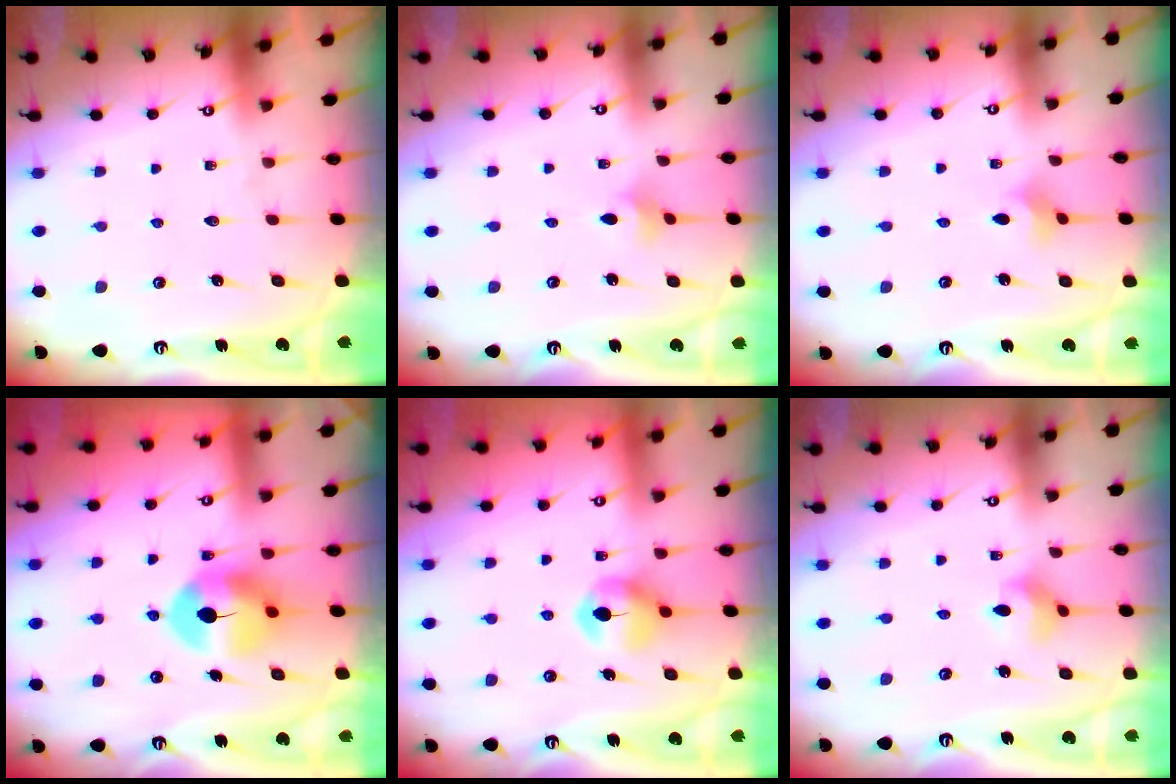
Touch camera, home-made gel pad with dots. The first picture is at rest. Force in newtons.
{"total": 2.5, "press": 2.4, "slide": 0.6}
{"total": 2.4, "press": 2.3, "slide": 0.5}
{"total": 9.1, "press": 9.1, "slide": 0.5}
{"total": 7.3, "press": 7.3, "slide": 0.4}
{"total": 4.7, "press": 4.6, "slide": 0.6}